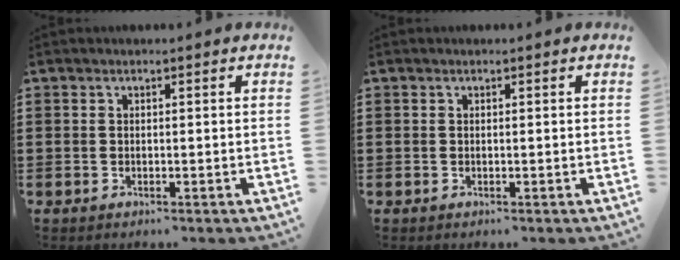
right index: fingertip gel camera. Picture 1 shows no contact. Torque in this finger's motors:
{"motor_torque": [-0.12, 0.06, 0.01, -0.01]}